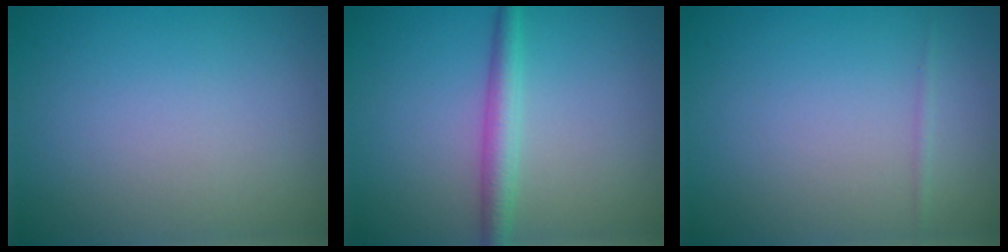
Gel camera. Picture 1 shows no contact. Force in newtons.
{"total": 2.6, "press": 2.6, "slide": 0.0}
{"total": 0.5, "press": 0.5, "slide": 0.0}